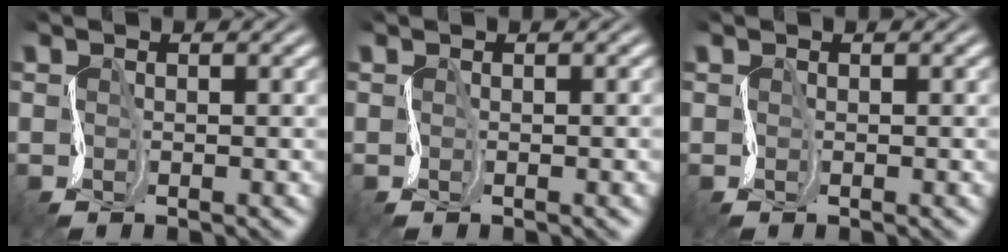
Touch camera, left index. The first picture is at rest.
{"total": 1.1, "force": [-0.1, 0.5, 1.0], "torque": [-0.001, 0.003, -0.005]}
{"total": 0.0}